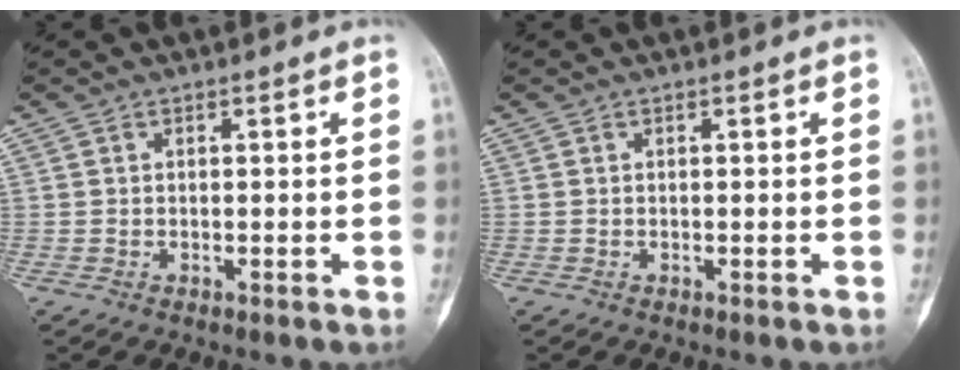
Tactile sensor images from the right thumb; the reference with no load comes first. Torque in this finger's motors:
{"motor_torque": [0.09, 0.19, 0.13, -0.05, 0.00]}